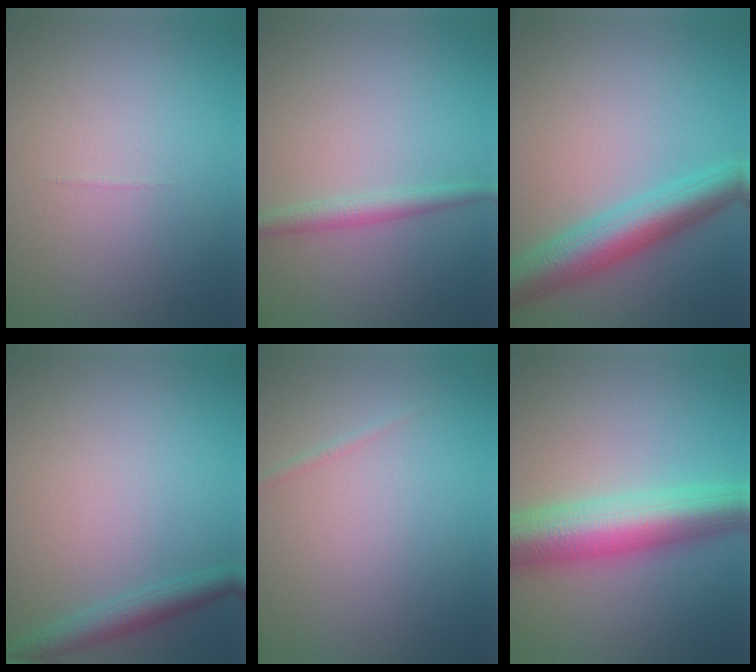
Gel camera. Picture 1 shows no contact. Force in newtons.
{"total": 2.0, "press": 2.0, "slide": 0.1}
{"total": 6.5, "press": 6.5, "slide": 0.2}
{"total": 2.5, "press": 2.5, "slide": 0.1}
{"total": 0.6, "press": 0.5, "slide": 0.0}
{"total": 9.3, "press": 9.3, "slide": 0.3}